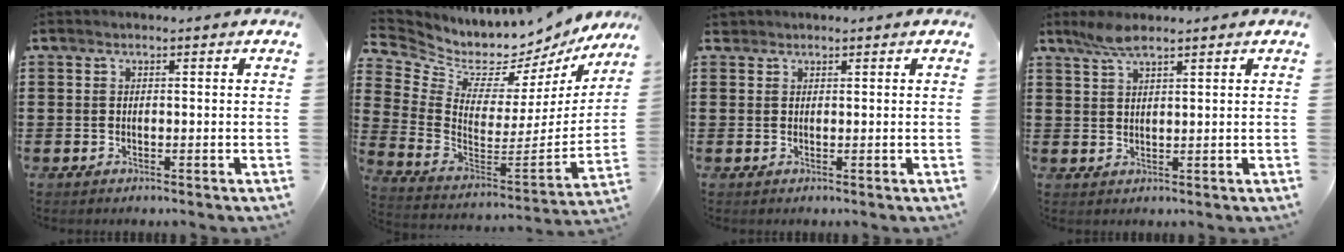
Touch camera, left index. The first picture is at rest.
{"total": 5.3, "force": [4.9, 1.9, 0.2], "torque": [-0.046, -0.061, 0.081]}
{"total": 0.9, "force": [0.8, 0.4, 0.2], "torque": [-0.007, 0.001, 0.017]}
{"total": 3.3, "force": [2.6, 0.6, 2.0], "torque": [-0.046, 0.002, 0.048]}